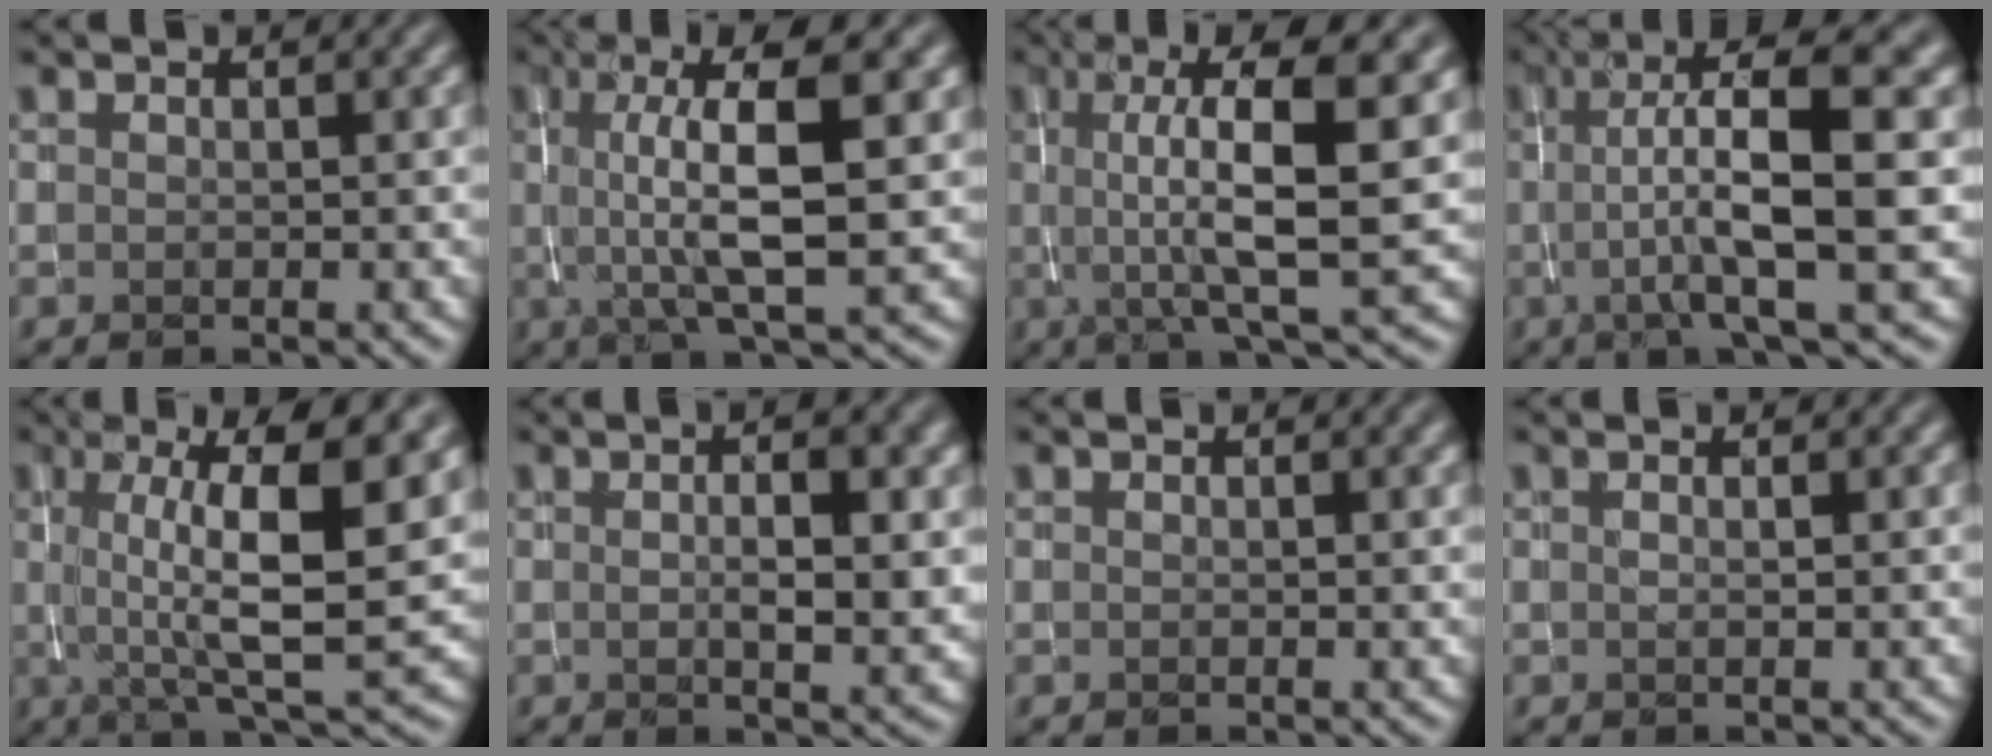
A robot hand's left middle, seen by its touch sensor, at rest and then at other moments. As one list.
[{"total": 8.2, "force": [1.2, 1.9, 7.9], "torque": [-0.124, 0.004, 0.018]}, {"total": 9.7, "force": [1.5, 2.2, 9.3], "torque": [-0.136, 0.004, 0.023]}, {"total": 9.9, "force": [0.5, 1.8, 9.7], "torque": [-0.134, 0.014, 0.005]}, {"total": 9.8, "force": [1.9, 2.2, 9.4], "torque": [-0.137, -0.002, 0.034]}, {"total": 6.2, "force": [1.1, 2.1, 5.7], "torque": [-0.054, 0.009, 0.004]}, {"total": 1.1, "force": [0.6, 0.4, 0.8], "torque": [-0.006, -0.002, 0.013]}, {"total": 0.6, "force": [0.3, 0.2, 0.5], "torque": [-0.005, -0.005, 0.001]}]